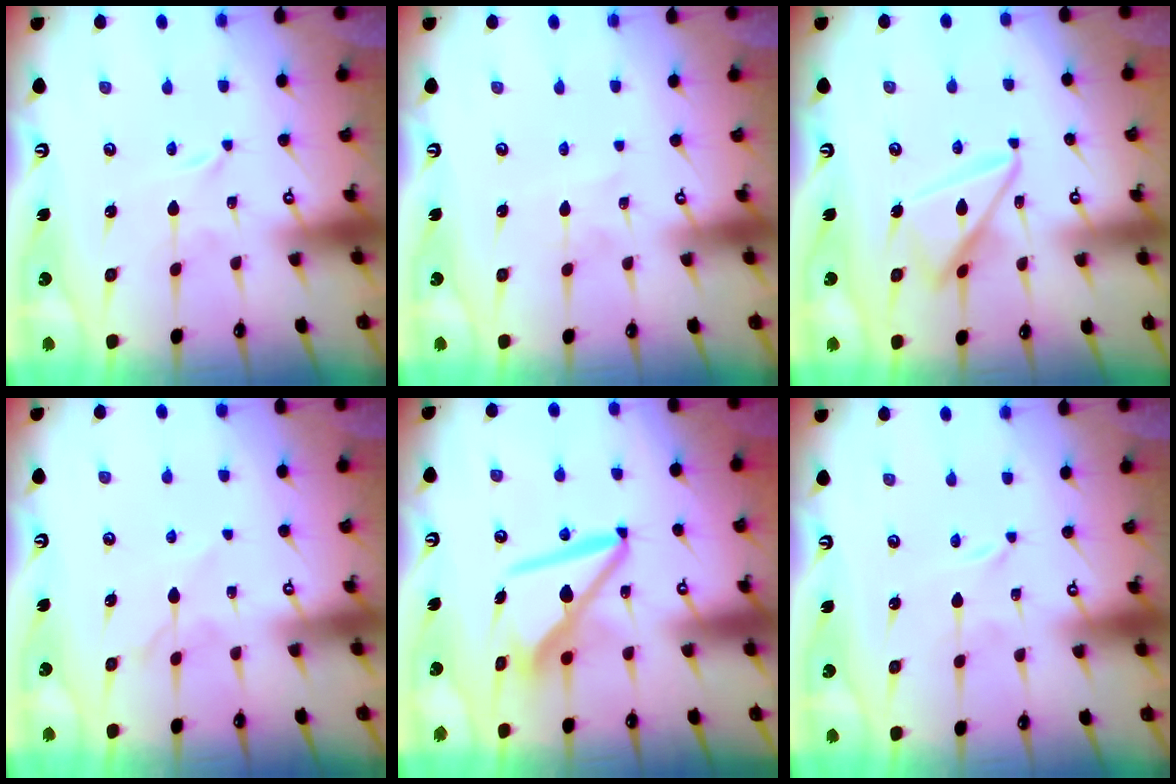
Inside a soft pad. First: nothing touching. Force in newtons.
{"total": 2.0, "press": 2.0, "slide": 0.1}
{"total": 13.8, "press": 13.8, "slide": 1.3}
{"total": 5.3, "press": 5.2, "slide": 0.7}
{"total": 11.0, "press": 11.0, "slide": 1.3}
{"total": 0.0}